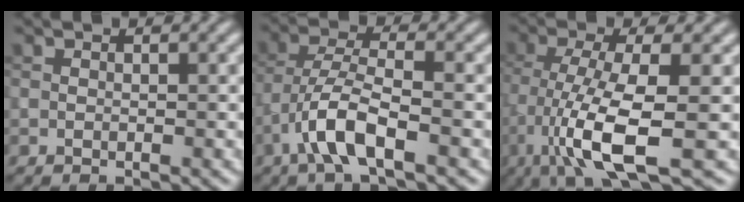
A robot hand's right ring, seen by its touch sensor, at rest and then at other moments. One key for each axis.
{"total": 5.1, "fx": -2.6, "fy": 1.3, "fz": 4.2, "tx": -0.085, "ty": 0.008, "tz": -0.056}
{"total": 8.5, "fx": -2.7, "fy": 2.1, "fz": 7.8, "tx": -0.148, "ty": -0.007, "tz": -0.053}